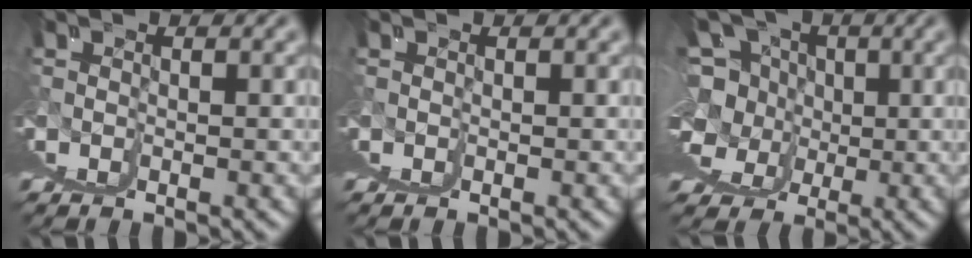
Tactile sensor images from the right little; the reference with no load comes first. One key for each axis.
{"total": 0.0}
{"total": 11.4, "fx": 3.4, "fy": 8.6, "fz": 6.6, "tx": -0.095, "ty": -0.017, "tz": 0.055}